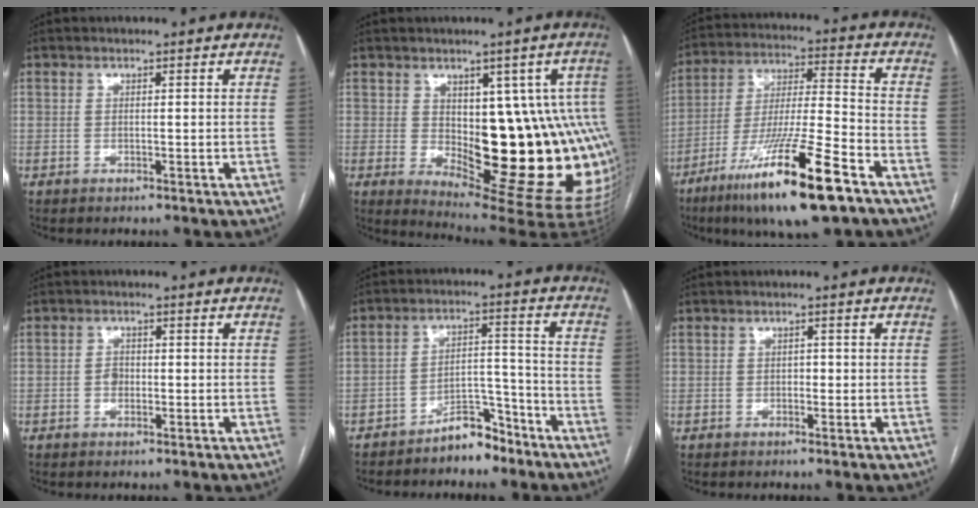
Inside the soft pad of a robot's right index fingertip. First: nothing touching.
{"total": 18.7, "force": [-1.0, 6.5, 17.4], "torque": [-0.150, 0.016, 0.012]}
{"total": 19.2, "force": [-11.3, 1.2, 15.4], "torque": [-0.279, -0.041, -0.199]}
{"total": 1.7, "force": [-0.3, 1.4, 1.0], "torque": [-0.015, 0.005, -0.005]}
{"total": 6.5, "force": [-5.4, 2.6, 2.4], "torque": [-0.032, 0.022, -0.089]}
{"total": 0.9, "force": [-0.2, 0.7, 0.6], "torque": [-0.006, 0.002, -0.005]}